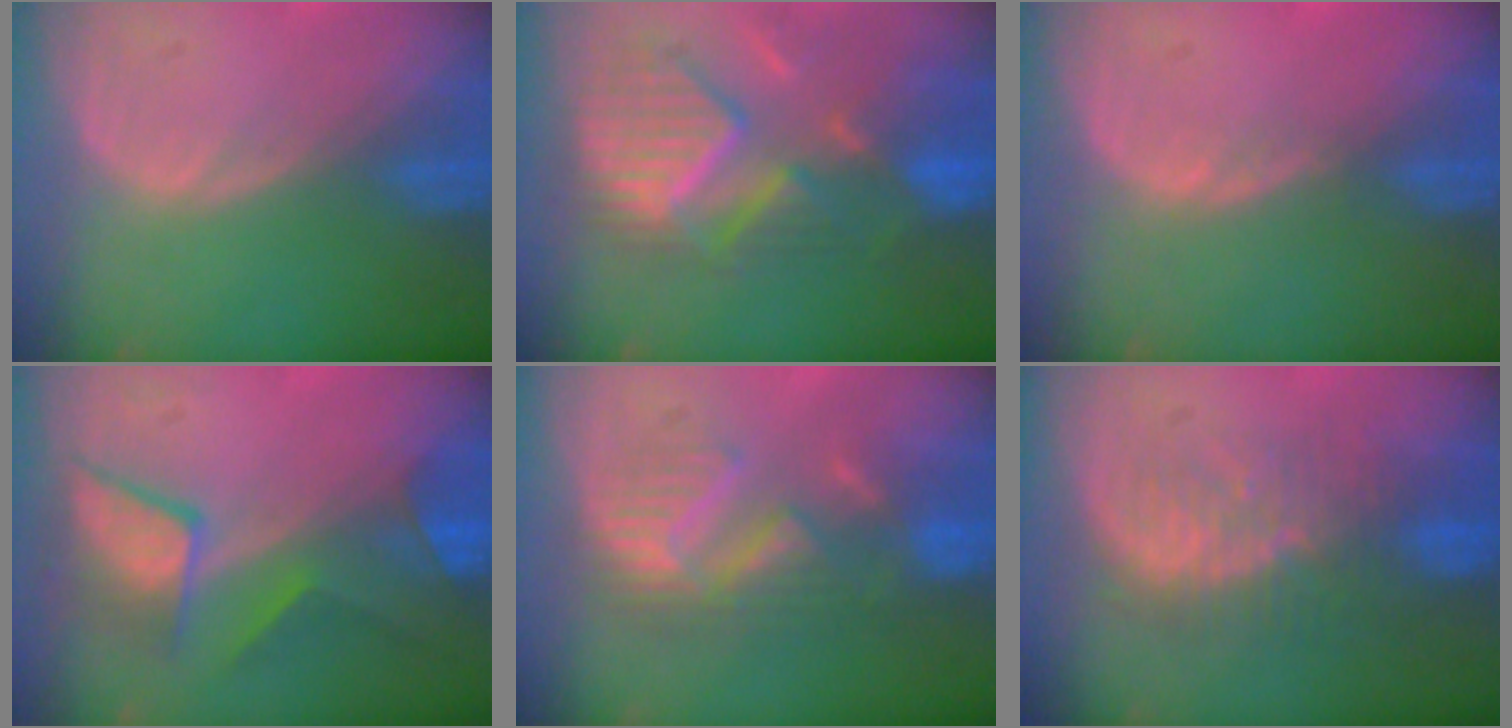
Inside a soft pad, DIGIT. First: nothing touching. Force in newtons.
{"total": 11.1, "press": 10.0, "slide": 4.9}
{"total": 0.7, "press": 0.7, "slide": 0.2}
{"total": 7.8, "press": 7.6, "slide": 1.5}
{"total": 8.6, "press": 8.2, "slide": 2.7}
{"total": 9.6, "press": 8.4, "slide": 4.6}